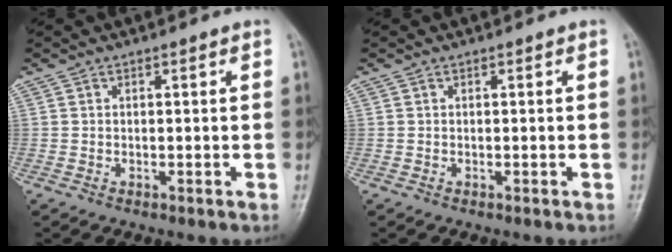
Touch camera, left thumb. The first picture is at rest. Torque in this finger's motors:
{"motor_torque": [-0.09, -0.10, 0.09, -0.01, 0.00]}